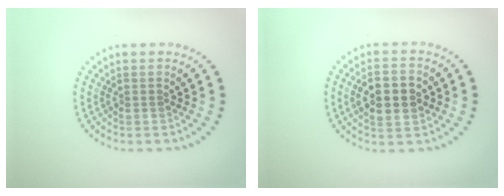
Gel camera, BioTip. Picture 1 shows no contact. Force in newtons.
{"total": 4.9, "press": 4.9, "slide": 0.3}